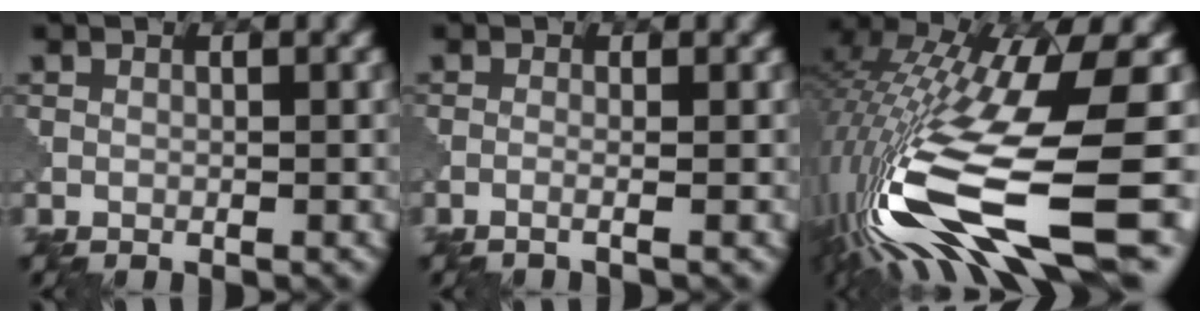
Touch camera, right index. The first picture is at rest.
{"total": 1.5, "force": [-0.3, 0.6, 1.4], "torque": [-0.010, -0.003, -0.028]}
{"total": 14.7, "force": [-3.9, 3.8, 13.6], "torque": [-0.277, -0.017, -0.054]}